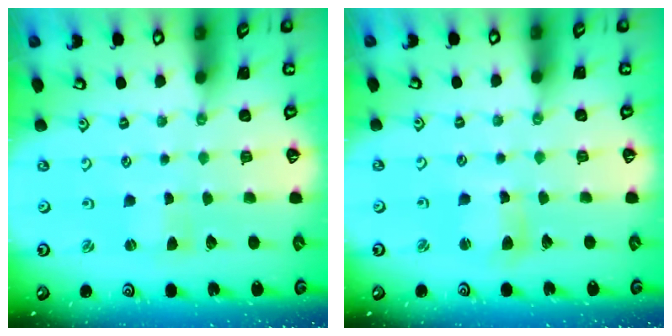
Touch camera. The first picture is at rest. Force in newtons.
{"total": 5.0, "press": 4.9, "slide": 0.7}